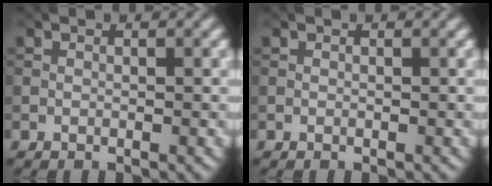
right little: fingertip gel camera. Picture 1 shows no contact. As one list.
[{"total": 0.0}]